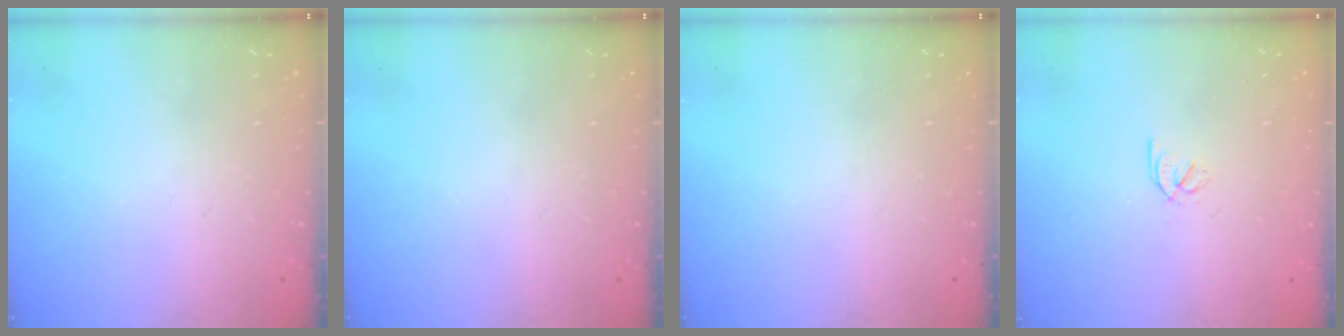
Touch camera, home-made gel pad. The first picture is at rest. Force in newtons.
{"total": 0.0}
{"total": 0.0}
{"total": 1.9, "press": 1.9, "slide": 0.3}